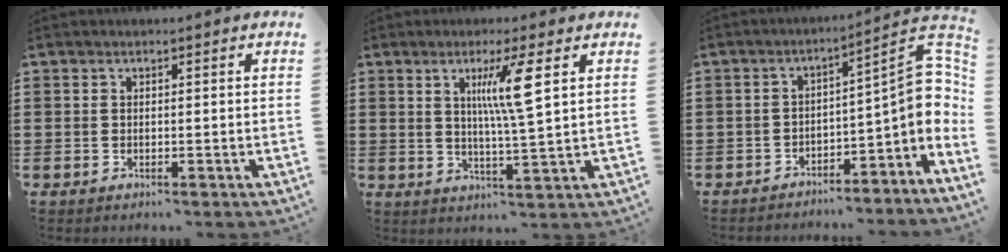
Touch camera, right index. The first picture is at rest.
{"total": 7.2, "force": [2.7, 0.2, 6.7], "torque": [-0.130, -0.003, 0.037]}
{"total": 7.1, "force": [-2.6, 2.4, 6.2], "torque": [-0.080, -0.004, -0.055]}